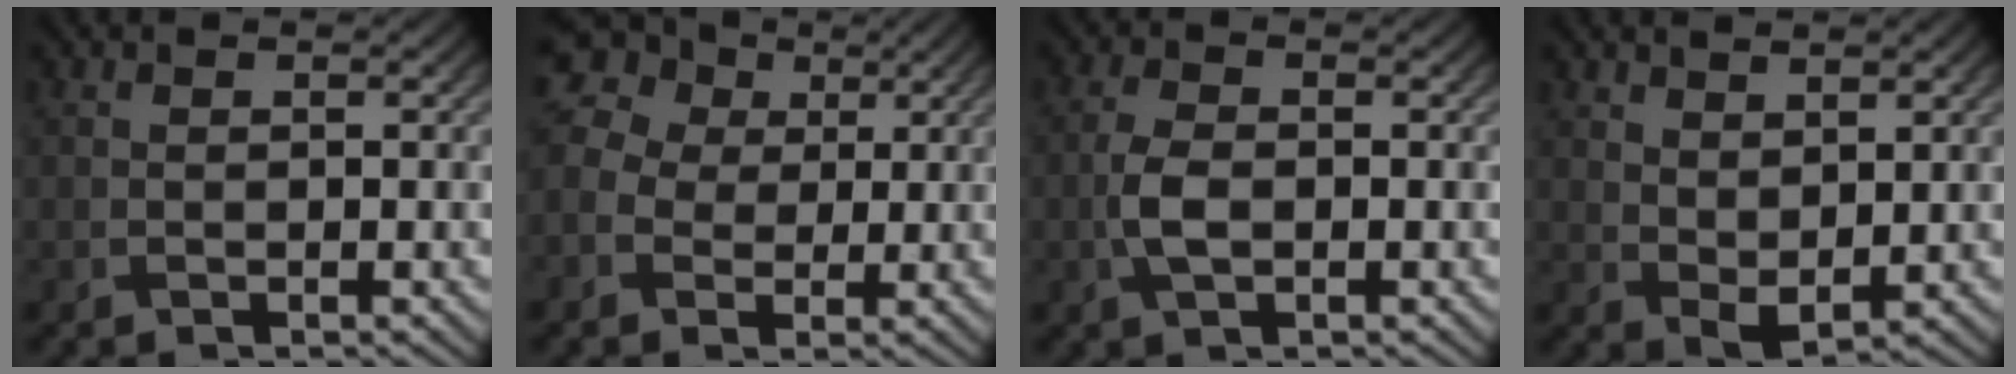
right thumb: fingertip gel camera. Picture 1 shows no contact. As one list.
[{"total": 8.9, "force": [1.8, 7.6, 4.3], "torque": [-0.131, 0.030, 0.012]}, {"total": 3.4, "force": [-0.7, 1.8, 2.8], "torque": [-0.065, 0.000, -0.019]}, {"total": 3.6, "force": [2.3, 1.7, 2.2], "torque": [-0.050, -0.005, 0.050]}]